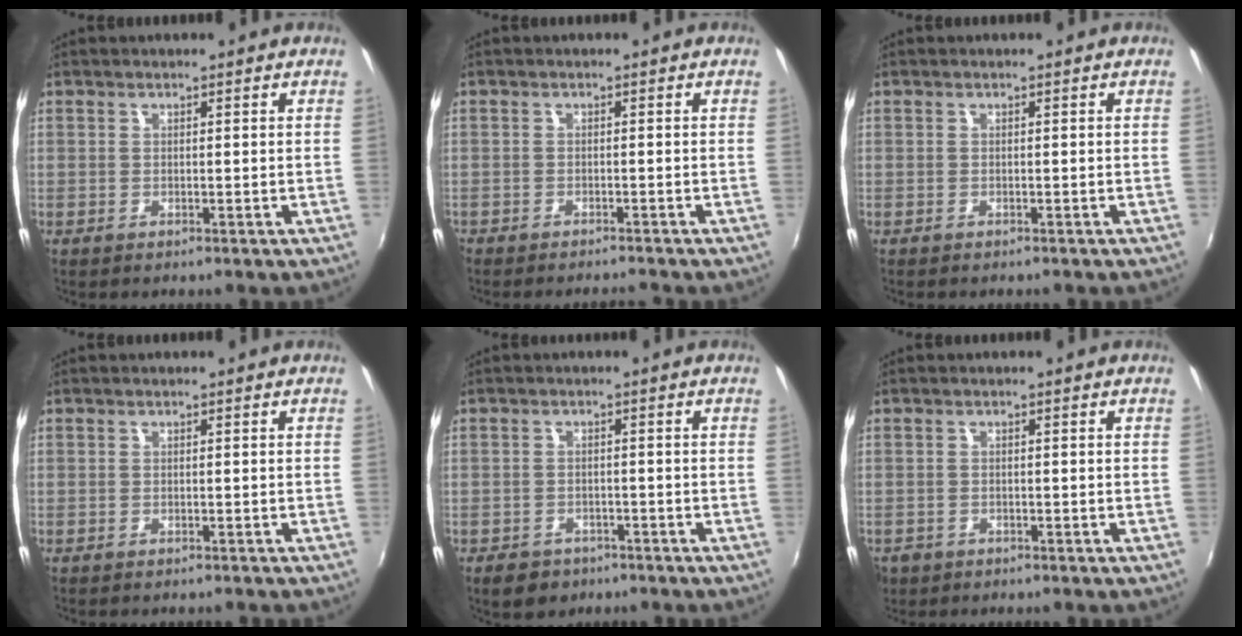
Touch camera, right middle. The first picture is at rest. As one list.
[{"total": 3.3, "force": [-3.2, 0.5, 0.9], "torque": [-0.035, -0.007, -0.053]}, {"total": 0.7, "force": [-0.6, 0.2, 0.3], "torque": [-0.006, -0.002, -0.010]}, {"total": 0.7, "force": [-0.6, 0.1, 0.2], "torque": [-0.006, -0.001, -0.007]}, {"total": 5.0, "force": [-3.3, 3.3, 1.6], "torque": [-0.044, -0.004, -0.046]}, {"total": 3.6, "force": [-1.8, 2.8, 1.3], "torque": [-0.035, -0.008, -0.029]}]